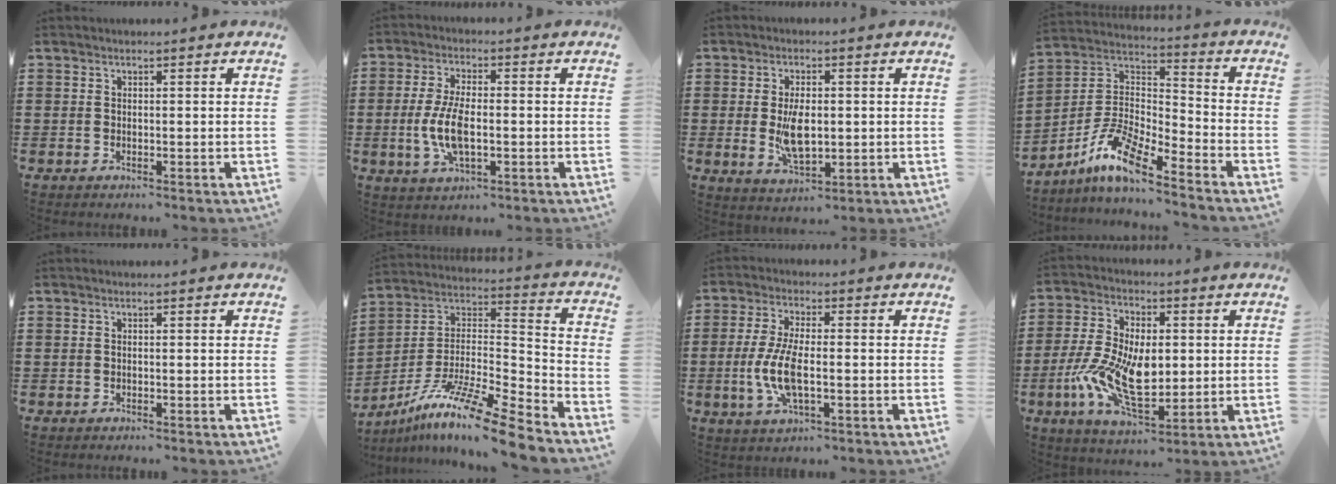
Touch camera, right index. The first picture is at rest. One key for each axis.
{"total": 7.5, "fx": -1.1, "fy": 3.2, "fz": 6.7, "tx": -0.153, "ty": -0.004, "tz": -0.026}
{"total": 6.7, "fx": -0.4, "fy": 3.2, "fz": 5.9, "tx": -0.114, "ty": -0.004, "tz": -0.008}
{"total": 9.7, "fx": -7.0, "fy": 2.1, "fz": 6.3, "tx": -0.152, "ty": -0.002, "tz": -0.147}
{"total": 0.0}
{"total": 12.9, "fx": -10.3, "fy": 0.5, "fz": 7.9, "tx": -0.139, "ty": 0.011, "tz": -0.196}
{"total": 7.8, "fx": -1.4, "fy": 3.0, "fz": 7.1, "tx": -0.156, "ty": -0.007, "tz": -0.029}
{"total": 12.6, "fx": -1.6, "fy": 6.6, "fz": 10.6, "tx": -0.238, "ty": -0.006, "tz": -0.027}